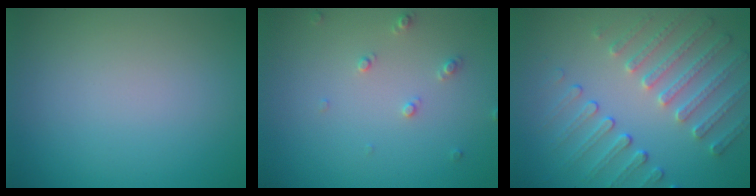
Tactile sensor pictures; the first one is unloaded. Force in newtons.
{"total": 1.3, "press": 1.2, "slide": 0.3}
{"total": 5.0, "press": 3.8, "slide": 3.3}